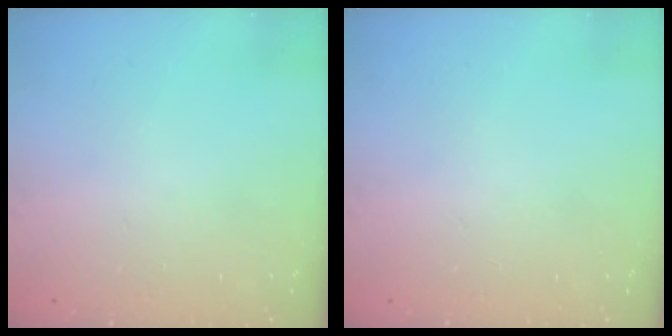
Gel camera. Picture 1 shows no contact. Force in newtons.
{"total": 0.0}